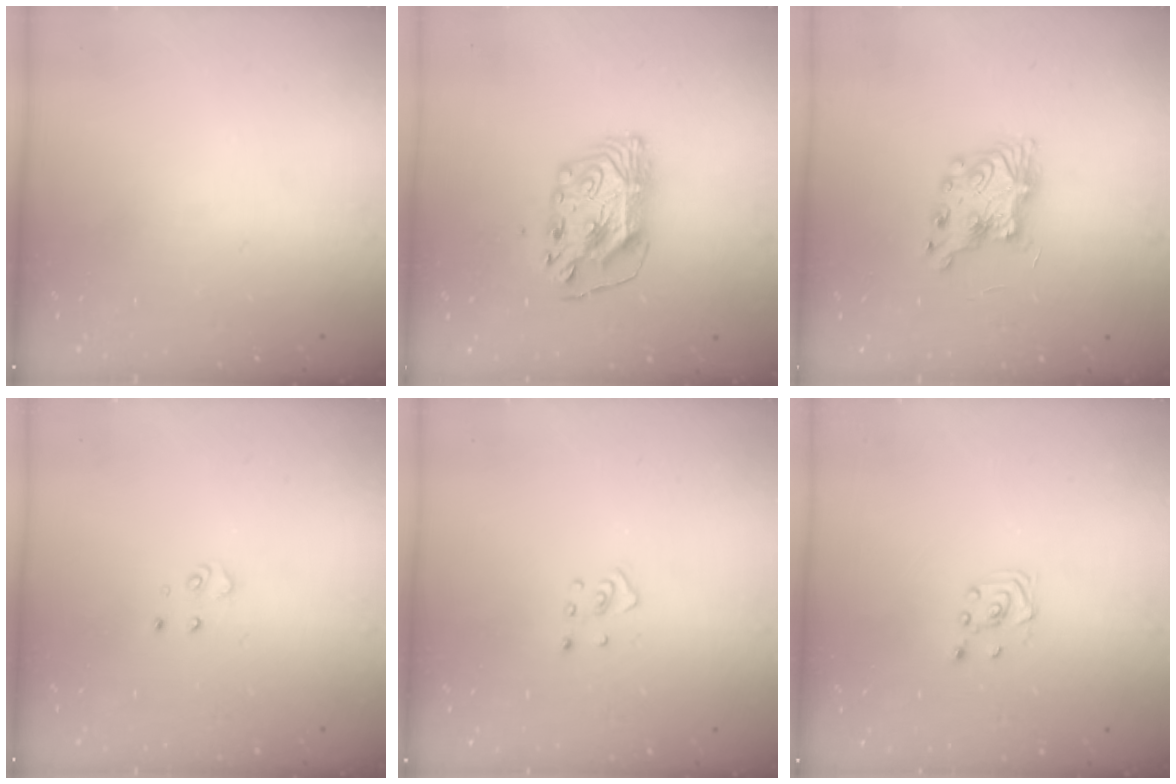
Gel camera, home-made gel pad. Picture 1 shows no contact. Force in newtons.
{"total": 9.6, "press": 9.6, "slide": 0.9}
{"total": 7.3, "press": 7.3, "slide": 0.1}
{"total": 4.0, "press": 4.0, "slide": 0.4}
{"total": 2.4, "press": 2.3, "slide": 0.4}
{"total": 1.9, "press": 1.7, "slide": 0.8}